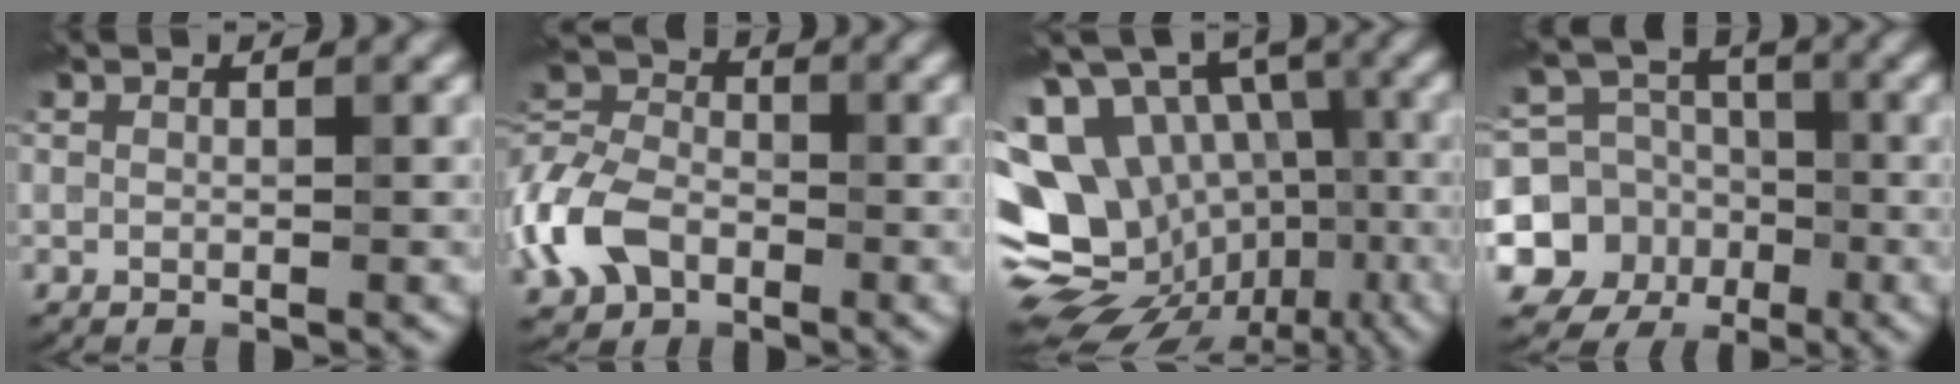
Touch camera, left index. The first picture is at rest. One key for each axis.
{"total": 7.0, "fx": -3.2, "fy": 4.9, "fz": 3.9, "tx": -0.089, "ty": 0.004, "tz": -0.079}
{"total": 17.2, "fx": -4.7, "fy": 13.8, "fz": 9.1, "tx": -0.179, "ty": 0.002, "tz": -0.052}
{"total": 10.1, "fx": -3.0, "fy": 9.3, "fz": 2.7, "tx": -0.056, "ty": -0.015, "tz": -0.074}